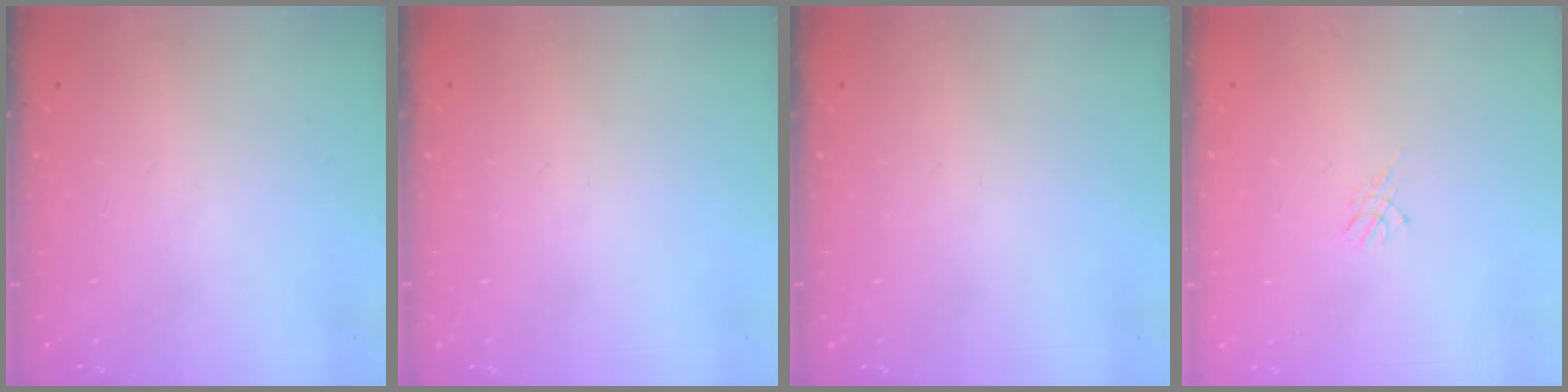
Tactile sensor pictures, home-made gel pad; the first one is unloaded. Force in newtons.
{"total": 0.0}
{"total": 0.0}
{"total": 3.0, "press": 2.9, "slide": 0.6}